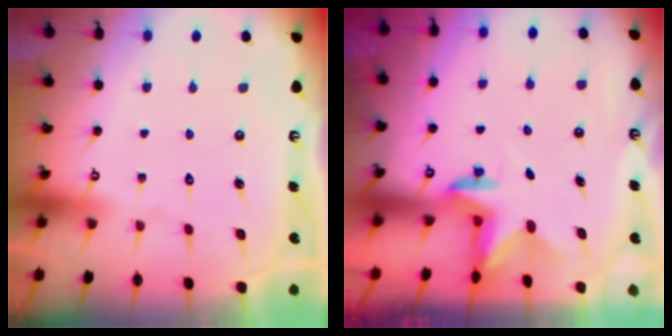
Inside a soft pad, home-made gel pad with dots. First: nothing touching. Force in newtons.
{"total": 2.3, "press": 2.3, "slide": 0.4}